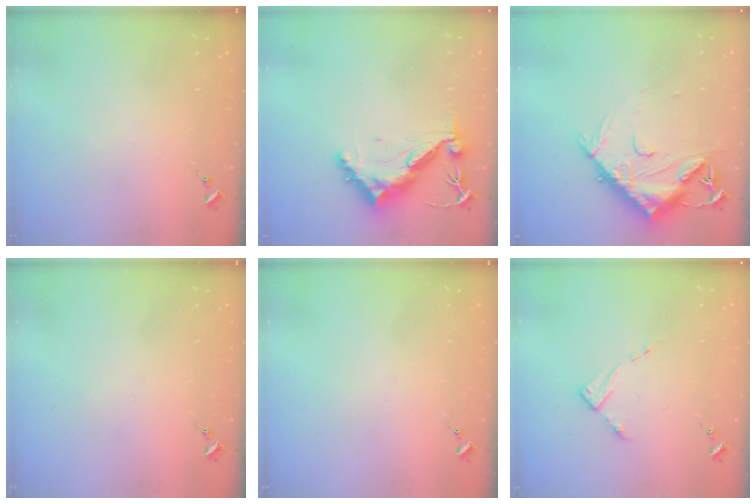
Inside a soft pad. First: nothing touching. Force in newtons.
{"total": 10.4, "press": 10.3, "slide": 0.9}
{"total": 14.3, "press": 14.2, "slide": 1.3}
{"total": 0.0}
{"total": 0.0}
{"total": 2.8, "press": 2.8, "slide": 0.4}